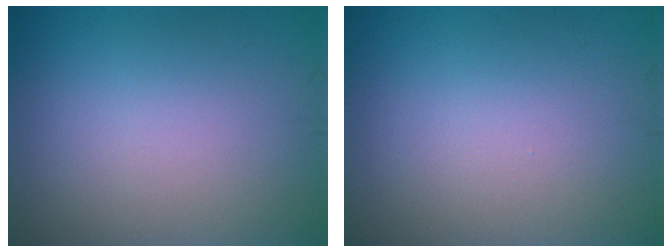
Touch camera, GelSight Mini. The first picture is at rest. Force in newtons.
{"total": 0.0}